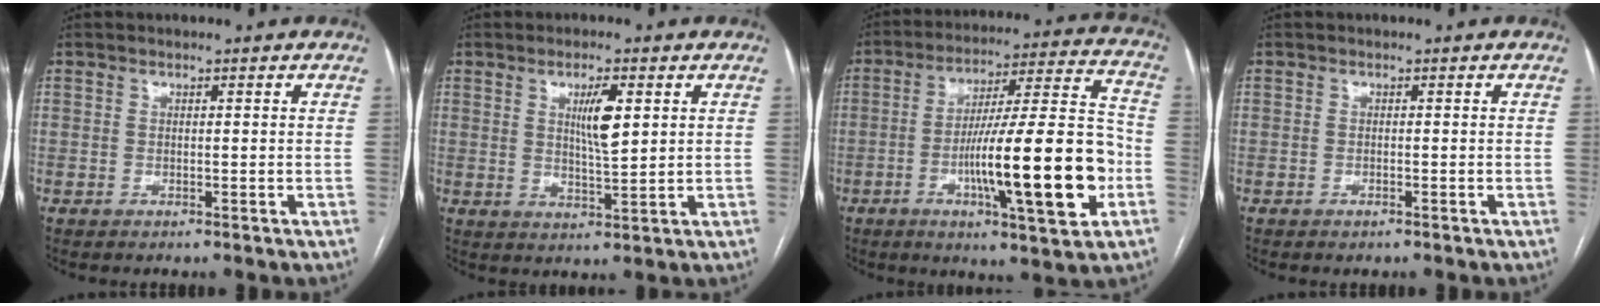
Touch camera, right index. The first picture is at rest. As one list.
[{"total": 5.3, "force": [1.9, 0.8, 4.9], "torque": [-0.089, -0.004, 0.036]}, {"total": 20.3, "force": [-5.5, 1.7, 19.5], "torque": [-0.303, 0.006, -0.078]}, {"total": 0.5, "force": [-0.4, 0.2, 0.3], "torque": [-0.007, -0.001, -0.003]}]